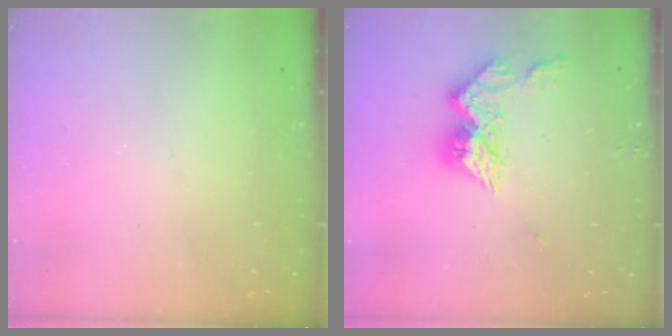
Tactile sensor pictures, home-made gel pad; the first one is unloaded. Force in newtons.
{"total": 12.3, "press": 12.2, "slide": 1.0}